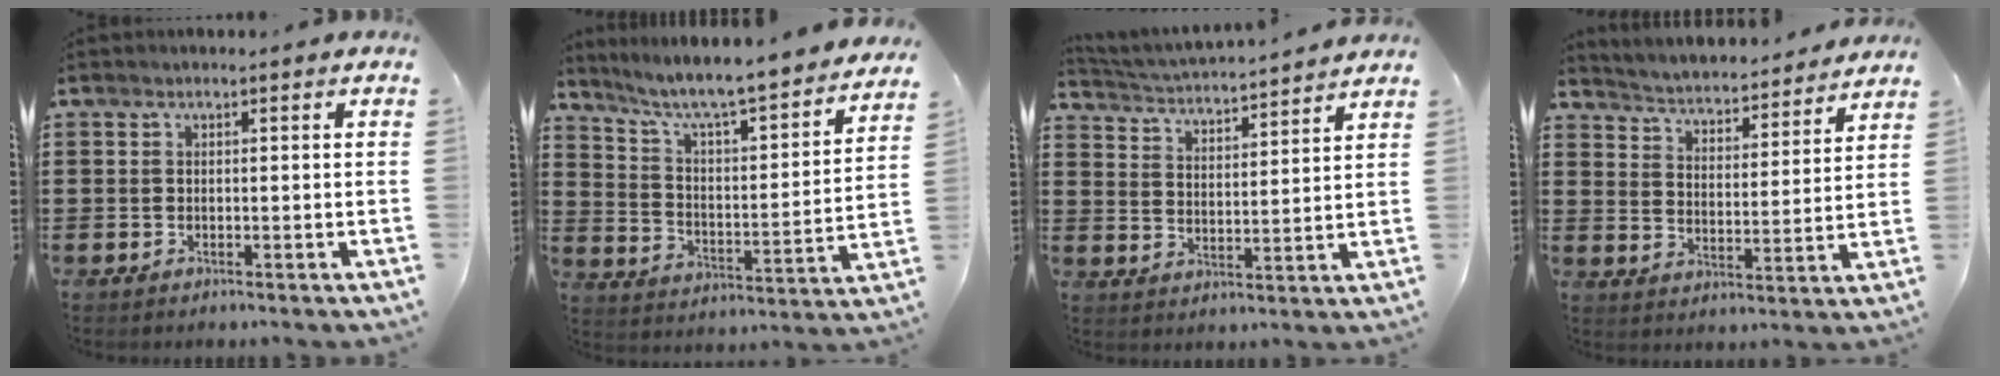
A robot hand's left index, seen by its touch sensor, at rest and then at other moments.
{"total": 5.9, "force": [5.0, 0.0, 3.2], "torque": [-0.084, -0.047, 0.076]}
{"total": 3.8, "force": [3.7, -0.6, 0.3], "torque": [-0.028, -0.034, 0.058]}
{"total": 3.5, "force": [3.5, -0.3, 0.0], "torque": [-0.022, -0.037, 0.052]}